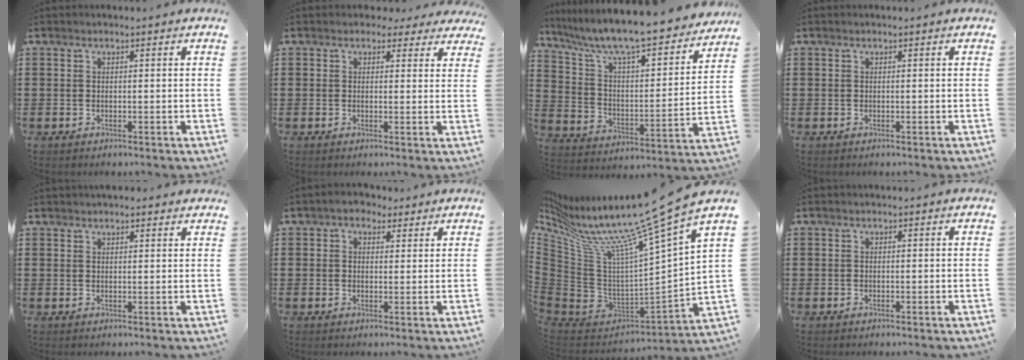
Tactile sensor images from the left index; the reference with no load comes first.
{"total": 2.1, "force": [1.6, 1.1, 0.7], "torque": [-0.012, 0.005, 0.027]}
{"total": 8.6, "force": [7.6, 0.4, 3.9], "torque": [-0.110, -0.063, 0.125]}
{"total": 0.0}
{"total": 1.9, "force": [1.8, 0.4, 0.5], "torque": [-0.013, 0.003, 0.035]}
{"total": 2.2, "force": [1.4, 1.5, 0.7], "torque": [-0.020, 0.010, 0.025]}
{"total": 13.2, "force": [10.0, 0.9, 8.7], "torque": [-0.174, -0.080, 0.146]}
{"total": 0.0}